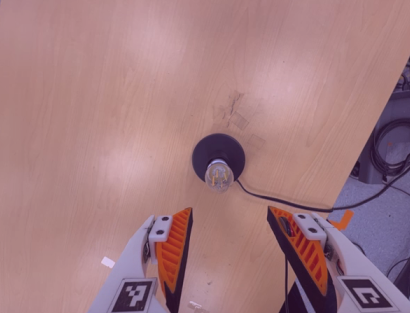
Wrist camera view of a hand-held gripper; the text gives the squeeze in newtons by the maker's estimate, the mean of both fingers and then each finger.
{"total": 0.0}